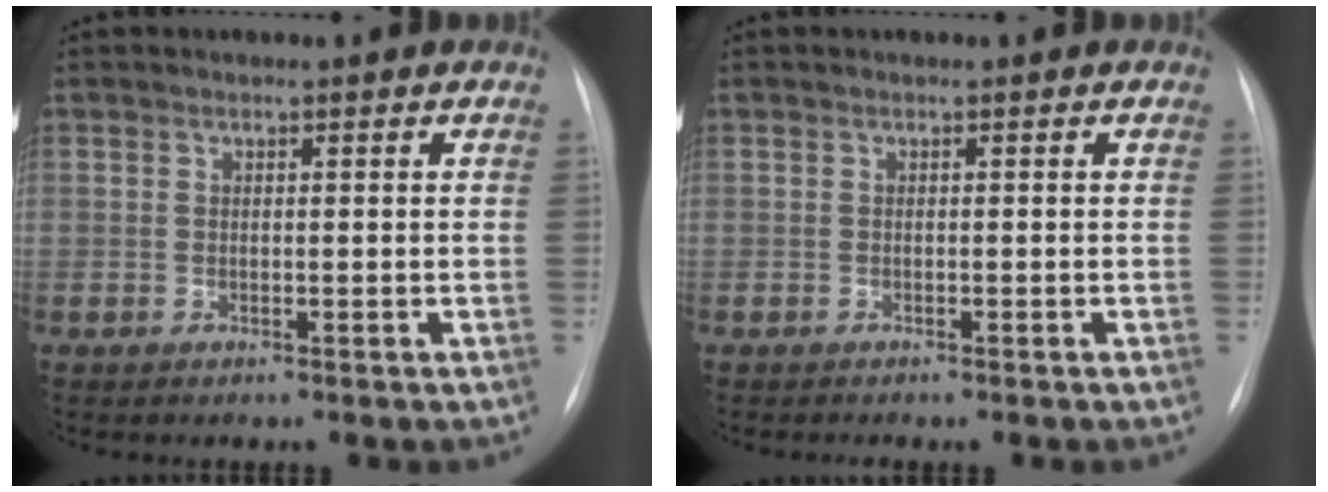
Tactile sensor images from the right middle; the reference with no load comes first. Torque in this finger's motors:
{"motor_torque": [0.23, -0.24, -0.01, 0.00]}